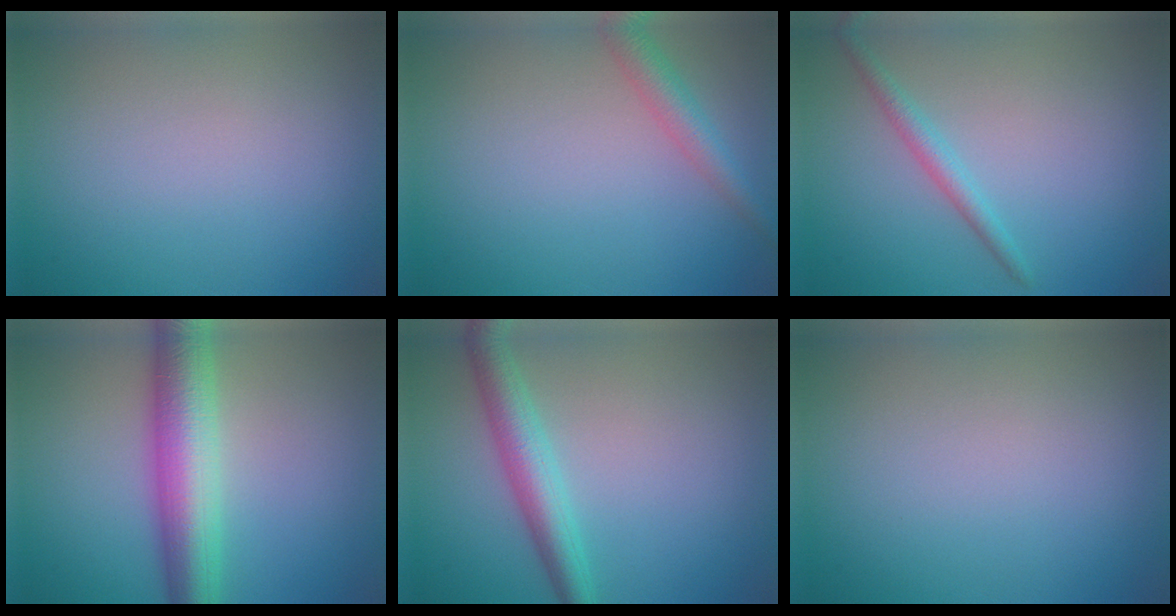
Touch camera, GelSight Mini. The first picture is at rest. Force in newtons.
{"total": 2.7, "press": 2.7, "slide": 0.1}
{"total": 1.8, "press": 1.8, "slide": 0.1}
{"total": 7.4, "press": 7.4, "slide": 0.2}
{"total": 4.1, "press": 4.1, "slide": 0.0}
{"total": 0.0}